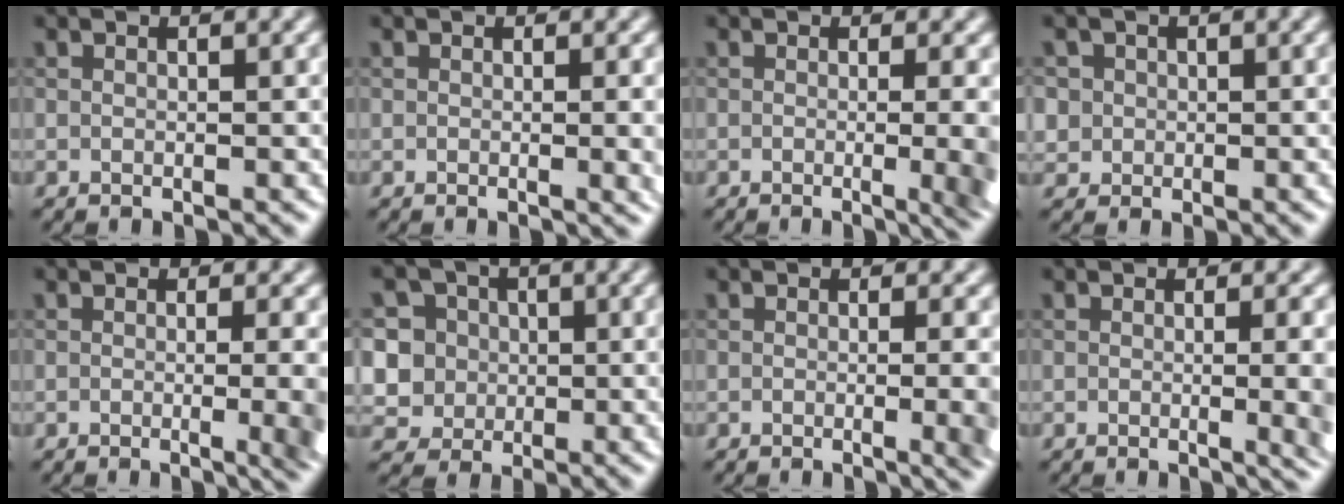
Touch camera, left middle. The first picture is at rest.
{"total": 2.1, "force": [-0.1, 0.6, 2.0], "torque": [-0.021, -0.005, -0.002]}
{"total": 7.8, "force": [-0.5, 4.0, 6.7], "torque": [-0.018, 0.003, -0.010]}
{"total": 2.5, "force": [0.7, 2.3, 0.6], "torque": [-0.007, 0.006, 0.019]}
{"total": 7.2, "force": [-0.5, 3.6, 6.2], "torque": [-0.023, 0.000, -0.008]}
{"total": 8.0, "force": [2.1, 7.2, 2.7], "torque": [-0.063, 0.035, 0.018]}
{"total": 5.2, "force": [-0.4, 2.4, 4.6], "torque": [-0.025, -0.003, -0.007]}
{"total": 6.7, "force": [-0.3, 3.2, 5.9], "torque": [-0.030, -0.005, -0.003]}